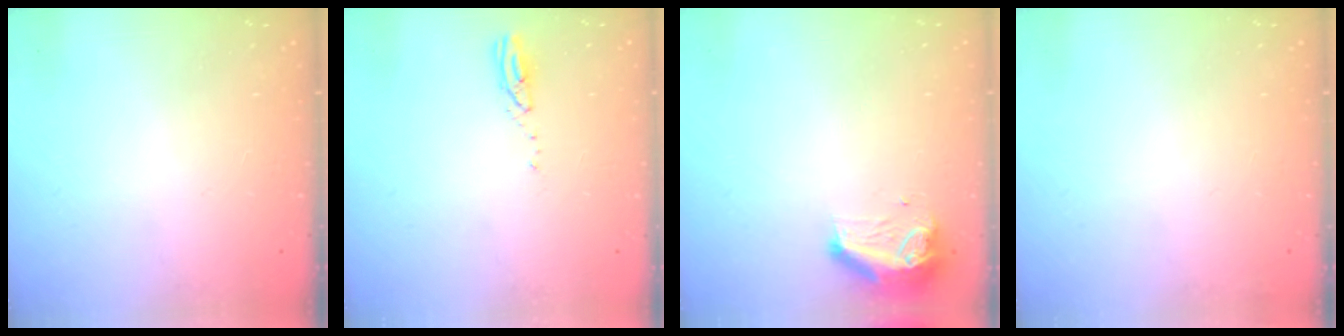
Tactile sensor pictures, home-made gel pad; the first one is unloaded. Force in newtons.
{"total": 3.2, "press": 3.2, "slide": 0.2}
{"total": 9.6, "press": 9.5, "slide": 0.6}
{"total": 2.8, "press": 2.2, "slide": 1.7}